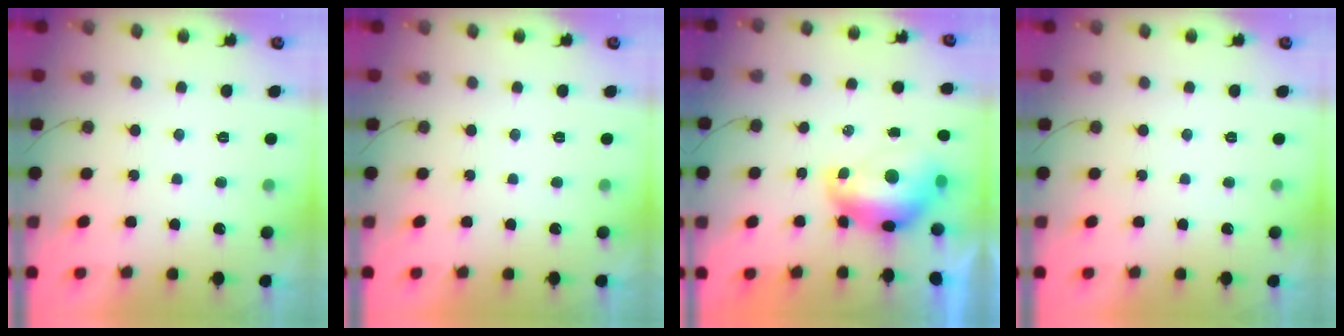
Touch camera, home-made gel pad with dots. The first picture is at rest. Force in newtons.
{"total": 0.0}
{"total": 10.9, "press": 10.9, "slide": 0.9}
{"total": 0.0}